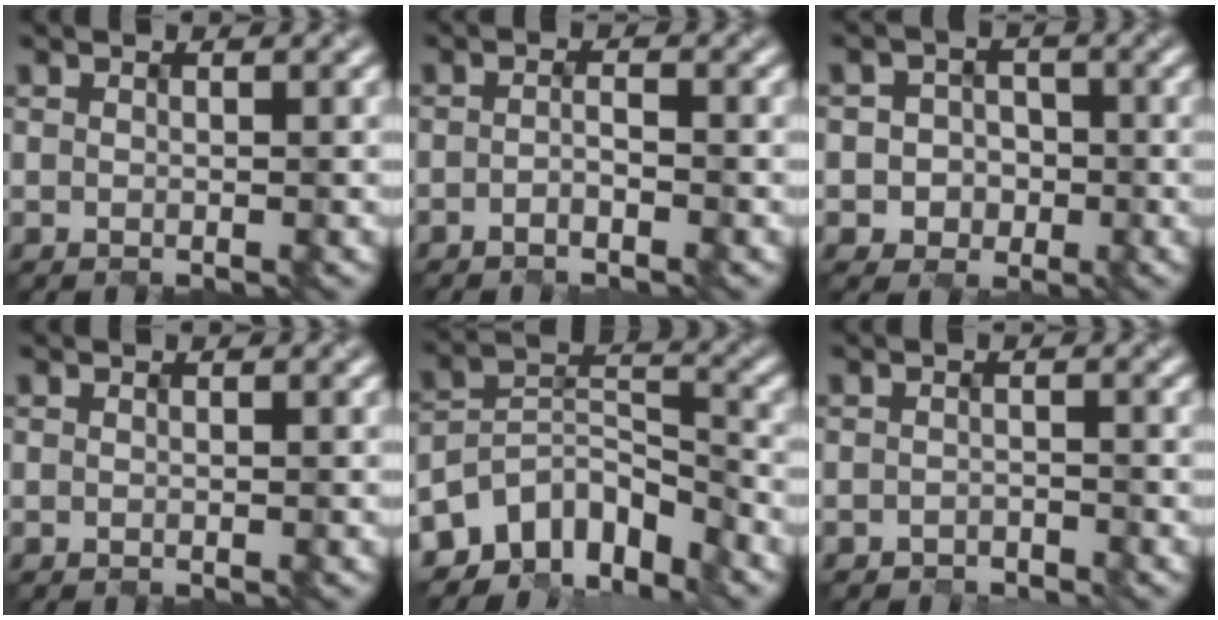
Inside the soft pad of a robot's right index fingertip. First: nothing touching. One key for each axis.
{"total": 1.3, "fx": -1.0, "fy": 0.2, "fz": 0.9, "tx": -0.016, "ty": 0.001, "tz": -0.024}
{"total": 3.0, "fx": -1.0, "fy": 2.7, "fz": 0.8, "tx": 0.004, "ty": -0.002, "tz": -0.023}
{"total": 0.0}
{"total": 7.2, "fx": -5.8, "fy": 3.5, "fz": 2.4, "tx": -0.019, "ty": -0.005, "tz": -0.112}
{"total": 1.1, "fx": -1.1, "fy": 0.4, "fz": 0.0, "tx": -0.001, "ty": -0.001, "tz": -0.021}